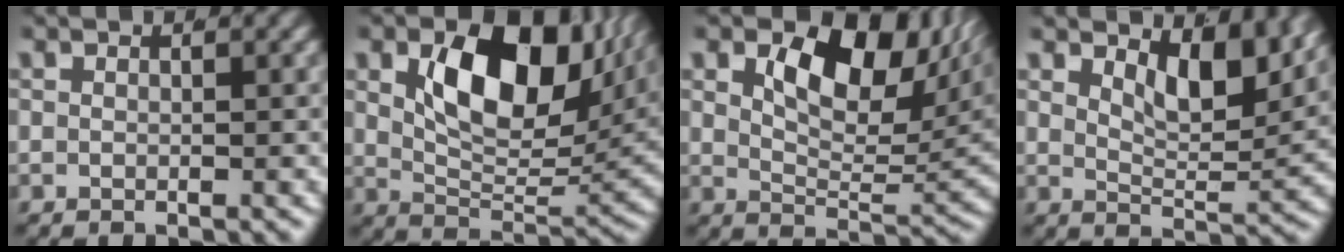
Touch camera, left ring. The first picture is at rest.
{"total": 12.0, "force": [4.7, 6.3, 9.1], "torque": [-0.139, -0.006, 0.075]}
{"total": 9.5, "force": [3.7, 4.6, 7.4], "torque": [-0.099, -0.010, 0.061]}
{"total": 5.9, "force": [3.8, 1.7, 4.2], "torque": [-0.061, -0.018, 0.065]}